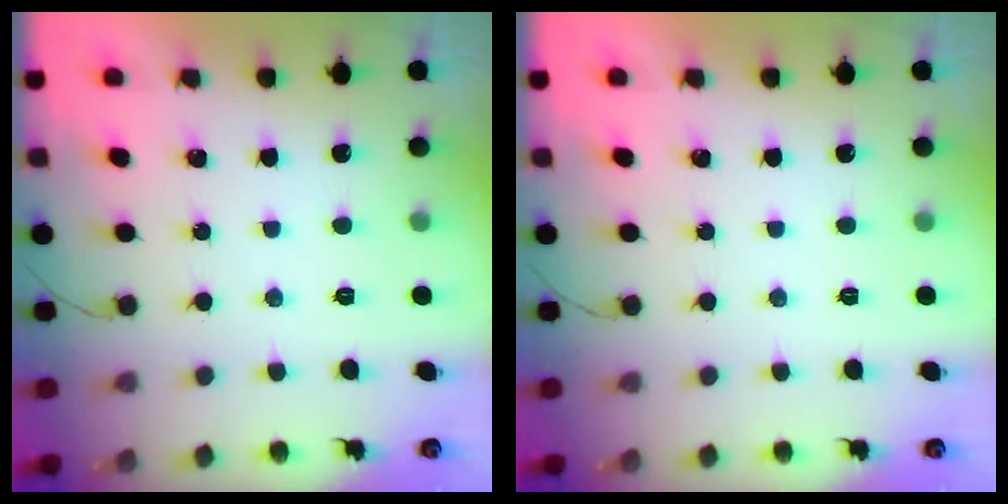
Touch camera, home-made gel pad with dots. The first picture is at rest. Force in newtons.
{"total": 0.0}